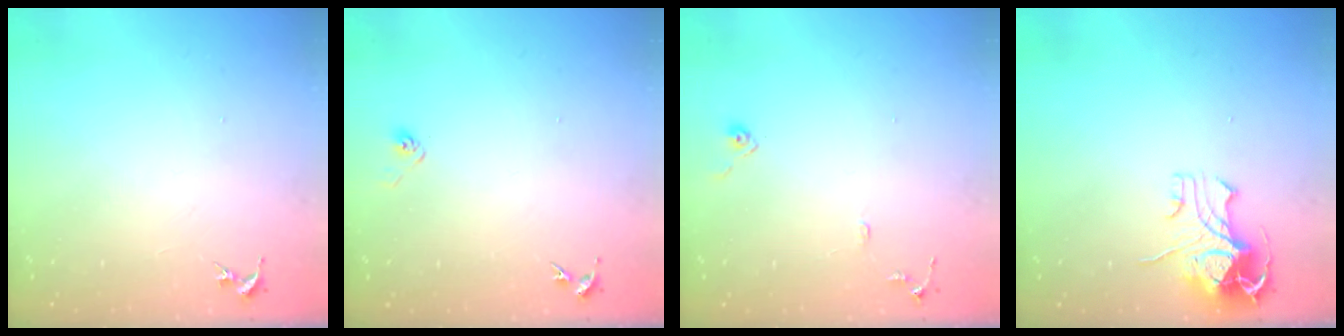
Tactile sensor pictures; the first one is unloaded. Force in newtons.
{"total": 2.8, "press": 2.6, "slide": 1.1}
{"total": 8.0, "press": 8.0, "slide": 0.8}
{"total": 10.7, "press": 10.6, "slide": 1.4}